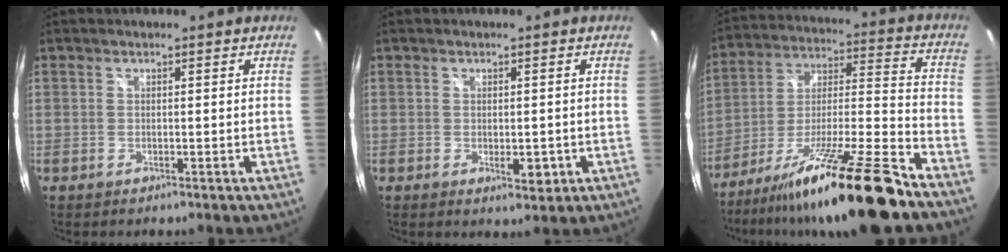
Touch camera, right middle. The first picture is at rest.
{"total": 3.0, "force": [-0.8, 1.7, 2.3], "torque": [-0.035, -0.008, -0.009]}
{"total": 20.6, "force": [-15.4, -0.1, 13.6], "torque": [-0.224, -0.014, -0.256]}